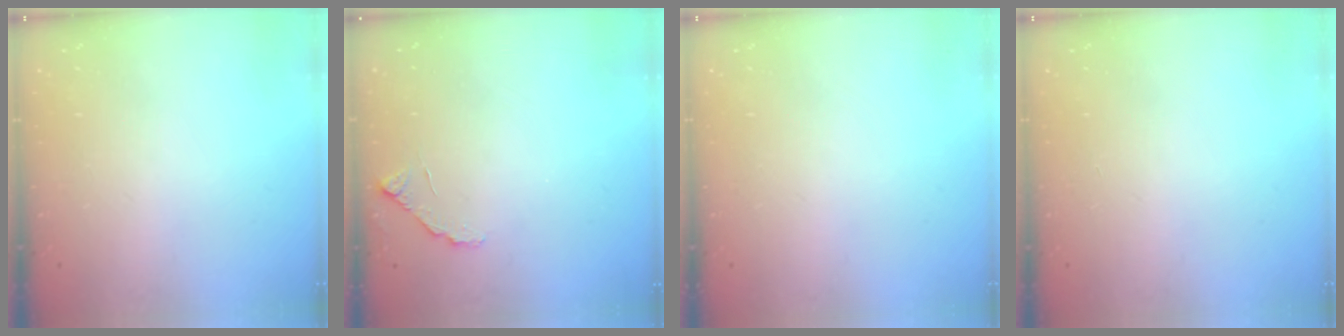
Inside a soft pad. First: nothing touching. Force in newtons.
{"total": 5.9, "press": 5.9, "slide": 0.6}
{"total": 0.0}
{"total": 0.0}